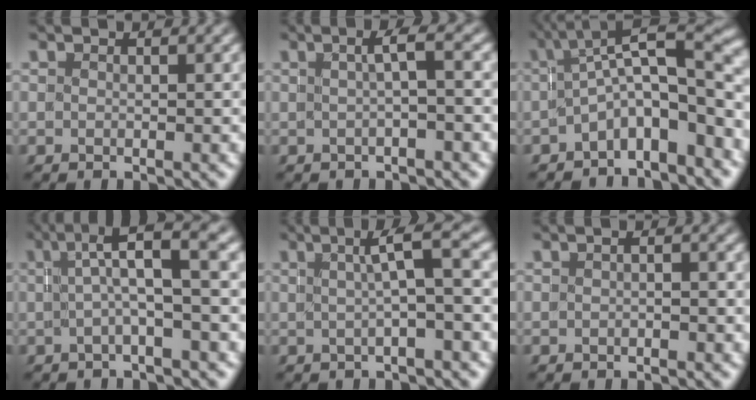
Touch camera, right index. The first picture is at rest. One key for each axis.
{"total": 1.6, "fx": -0.2, "fy": -0.3, "fz": 1.5, "tx": -0.018, "ty": 0.003, "tz": 0.001}
{"total": 8.1, "fx": -1.2, "fy": 3.8, "fz": 7.0, "tx": -0.083, "ty": 0.006, "tz": -0.021}
{"total": 4.2, "fx": 0.7, "fy": 0.7, "fz": 4.1, "tx": -0.051, "ty": 0.014, "tz": 0.009}
{"total": 3.0, "fx": 0.4, "fy": -0.7, "fz": 2.9, "tx": -0.029, "ty": 0.013, "tz": 0.008}
{"total": 0.7, "fx": -0.4, "fy": 0.5, "fz": 0.4, "tx": 0.003, "ty": 0.008, "tz": -0.013}